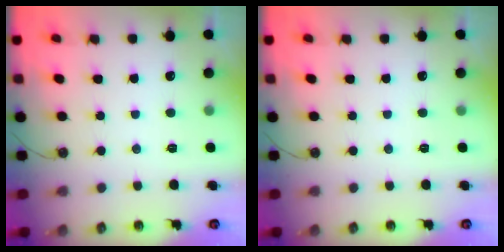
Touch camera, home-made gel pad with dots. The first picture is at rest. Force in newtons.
{"total": 0.0}